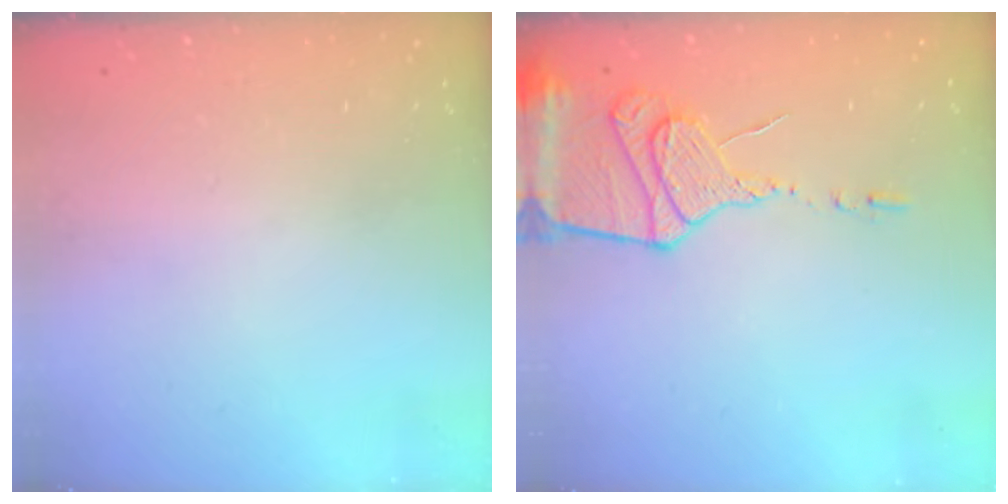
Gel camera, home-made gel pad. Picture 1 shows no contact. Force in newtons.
{"total": 13.7, "press": 13.7, "slide": 1.2}